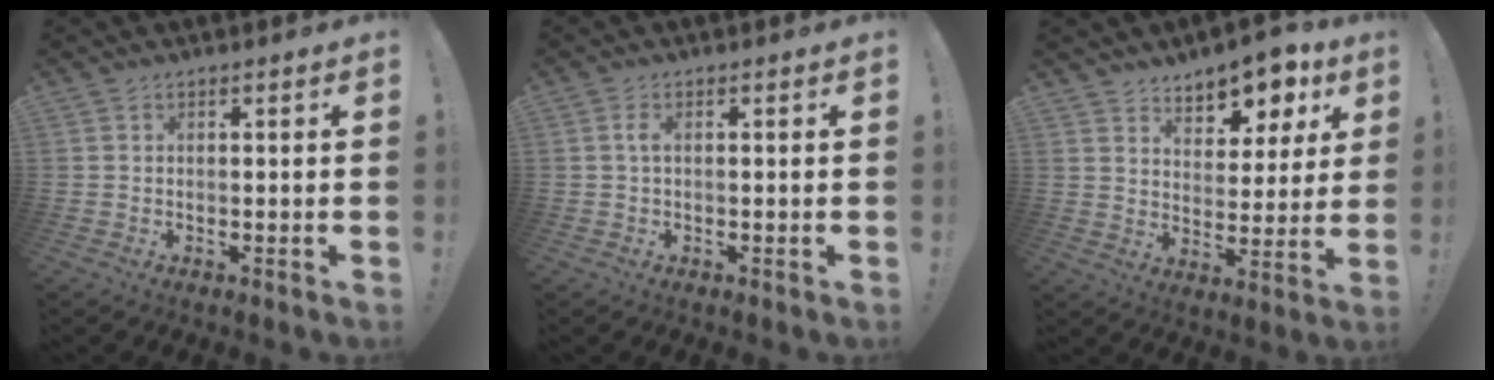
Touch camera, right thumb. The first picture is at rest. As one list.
[{"total": 1.7, "force": [-0.1, 0.5, 1.7], "torque": [-0.033, 0.004, -0.003]}, {"total": 9.0, "force": [7.2, 4.8, 2.6], "torque": [-0.014, -0.066, 0.131]}]